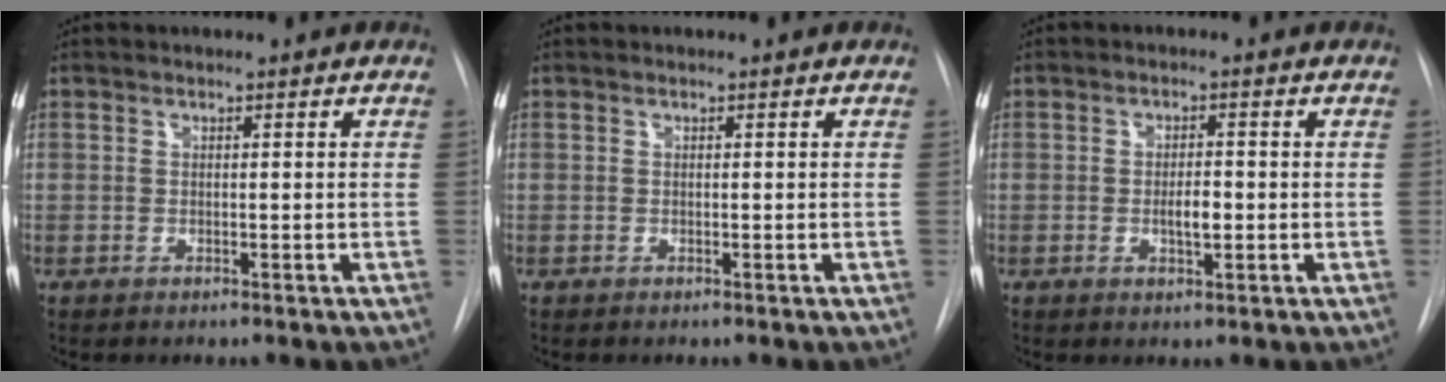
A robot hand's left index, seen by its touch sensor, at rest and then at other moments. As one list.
[{"total": 0.0}, {"total": 2.9, "force": [-1.3, 0.8, 2.5], "torque": [-0.043, -0.005, -0.018]}]